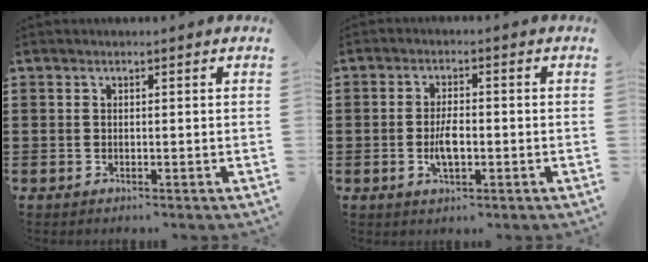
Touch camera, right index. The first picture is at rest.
{"total": 4.4, "force": [-1.0, 1.5, 4.0], "torque": [-0.085, -0.005, -0.020]}